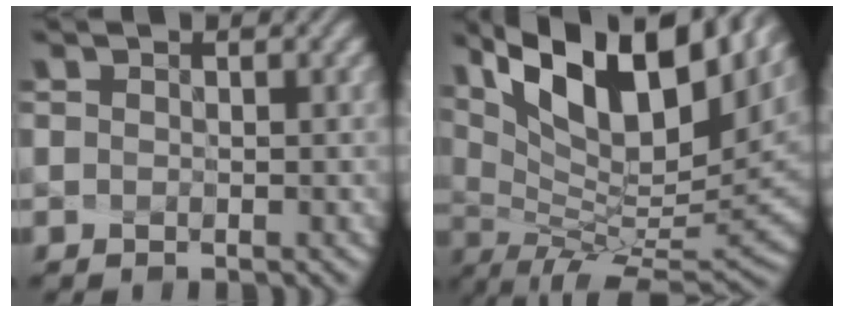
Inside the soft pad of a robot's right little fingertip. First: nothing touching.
{"total": 14.0, "force": [6.9, 4.1, 11.4], "torque": [-0.207, 0.002, 0.142]}